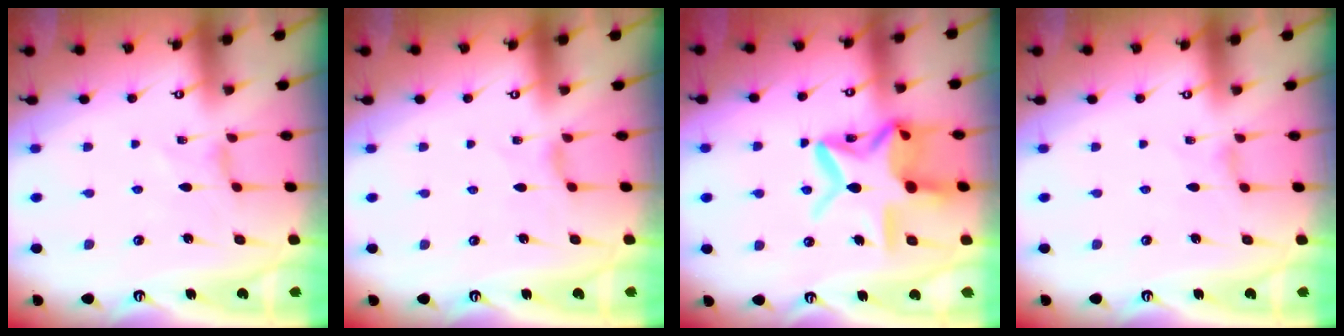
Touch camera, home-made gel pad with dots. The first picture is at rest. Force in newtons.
{"total": 1.7, "press": 1.7, "slide": 0.3}
{"total": 18.6, "press": 18.5, "slide": 1.5}
{"total": 0.7, "press": 0.6, "slide": 0.3}